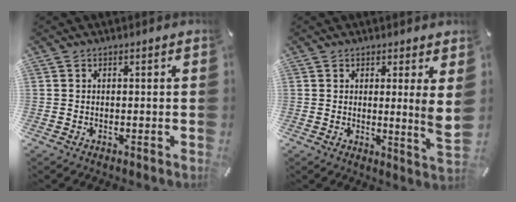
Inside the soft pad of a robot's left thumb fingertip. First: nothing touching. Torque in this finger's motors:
{"motor_torque": [0.45, -0.09, 0.27, 0.17, 0.04]}